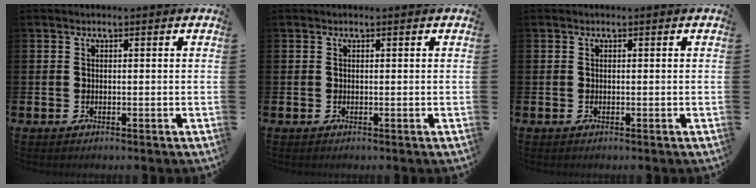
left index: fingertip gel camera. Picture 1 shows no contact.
{"total": 0.0}
{"total": 0.0}